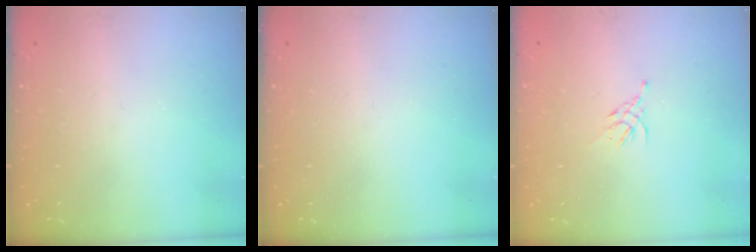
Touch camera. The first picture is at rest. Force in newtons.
{"total": 0.0}
{"total": 1.9, "press": 1.8, "slide": 0.5}